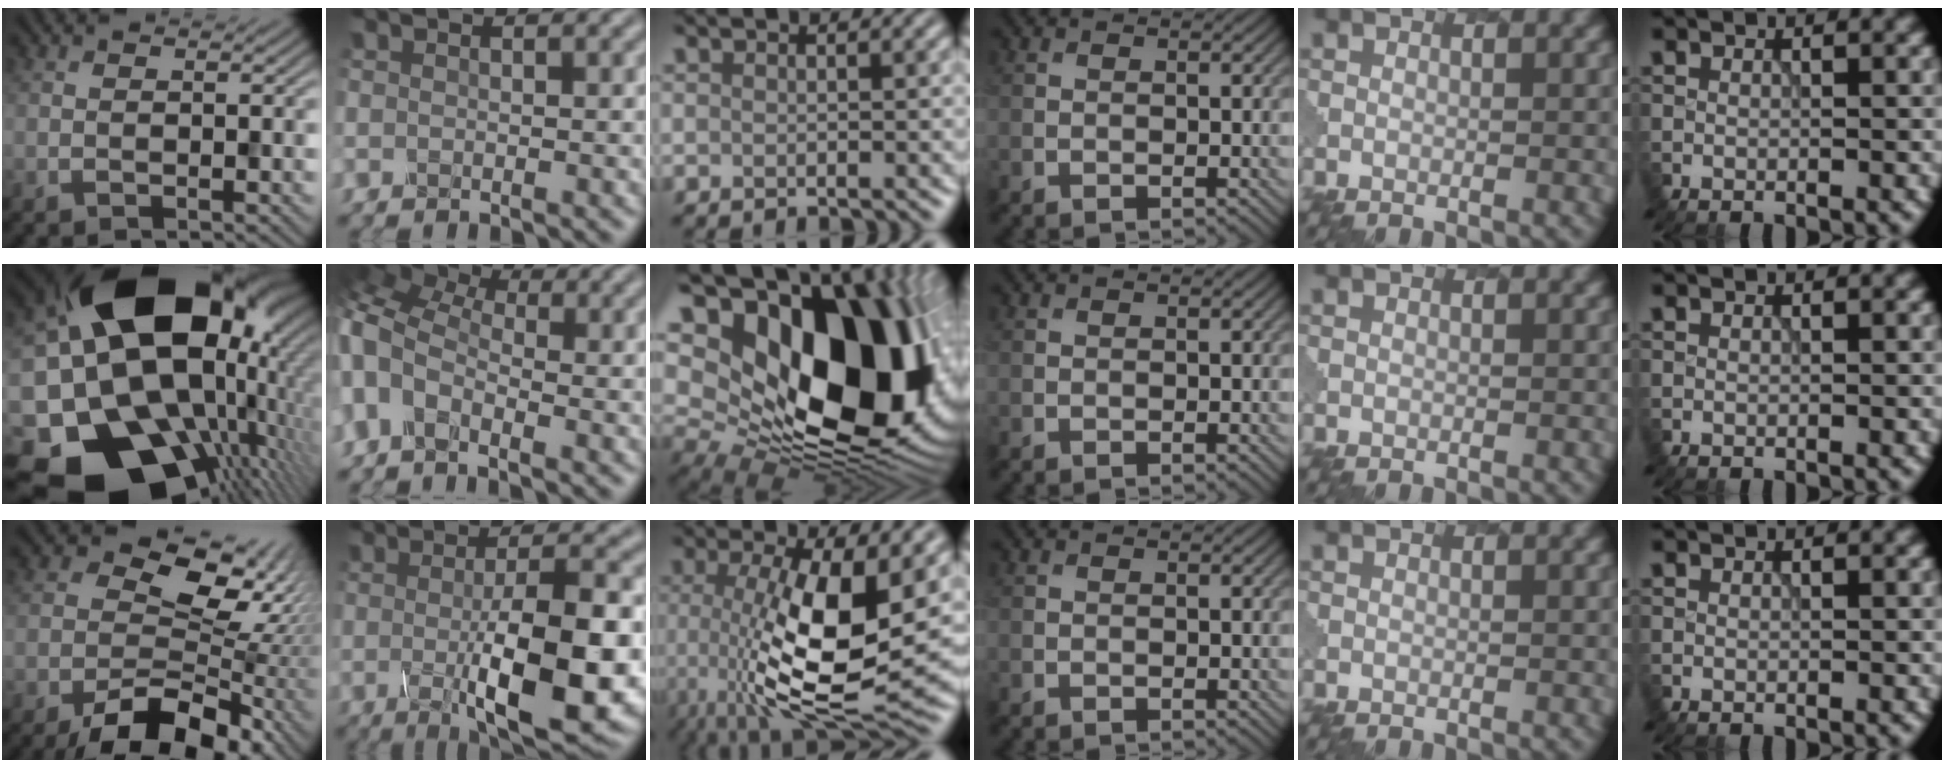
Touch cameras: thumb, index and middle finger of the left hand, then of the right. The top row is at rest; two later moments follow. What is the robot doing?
{"motion": "dispense", "object": "glue stick"}